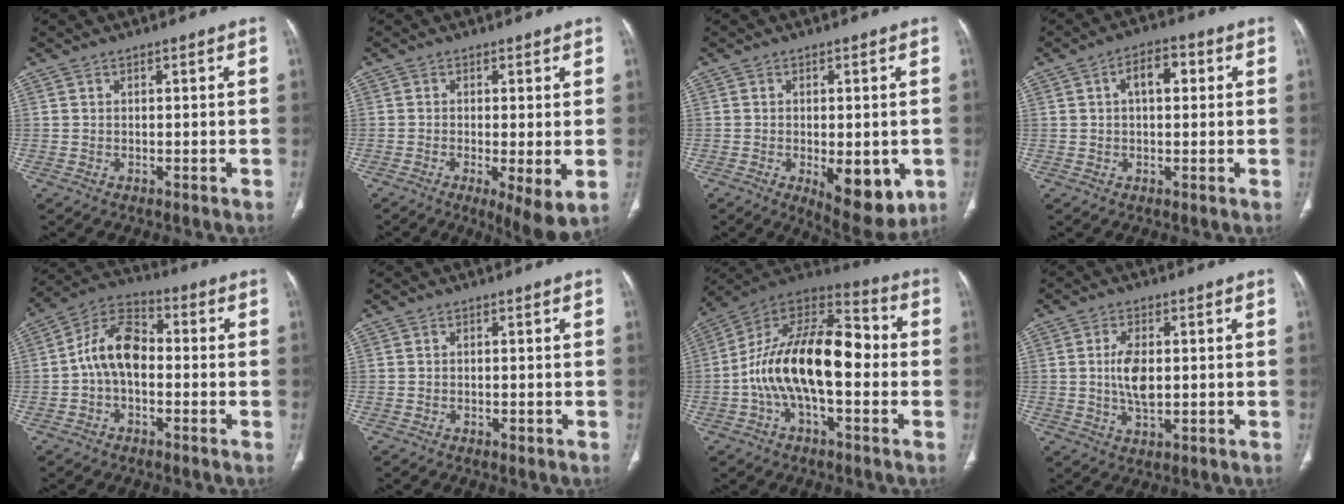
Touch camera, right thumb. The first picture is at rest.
{"total": 6.9, "force": [-1.5, 1.6, 6.5], "torque": [-0.108, -0.025, -0.026]}
{"total": 10.7, "force": [-2.9, 4.7, 9.2], "torque": [-0.102, -0.016, -0.031]}
{"total": 6.1, "force": [1.5, 3.3, 4.9], "torque": [-0.068, 0.013, 0.020]}
{"total": 10.3, "force": [-0.9, 6.5, 8.0], "torque": [-0.134, 0.035, -0.032]}
{"total": 0.6, "force": [-0.3, 0.3, 0.4], "torque": [-0.007, -0.001, -0.004]}
{"total": 21.1, "force": [-1.9, 10.3, 18.3], "torque": [-0.303, 0.050, -0.039]}
{"total": 6.2, "force": [0.4, 3.0, 5.4], "torque": [-0.105, -0.004, 0.009]}